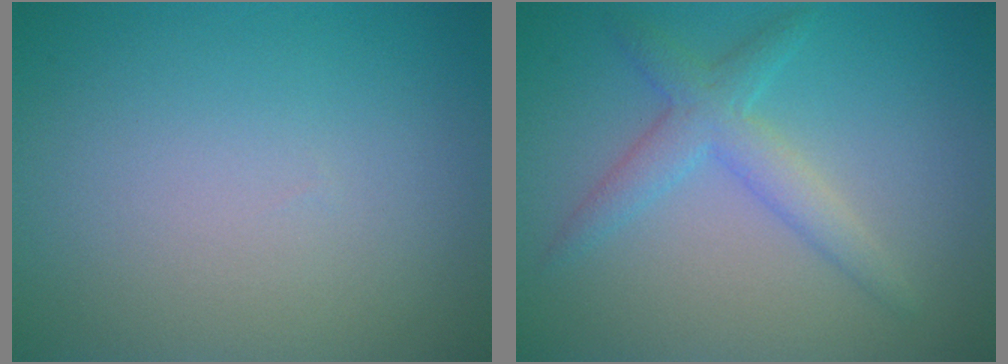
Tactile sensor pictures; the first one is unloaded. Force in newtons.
{"total": 3.0, "press": 3.0, "slide": 0.1}